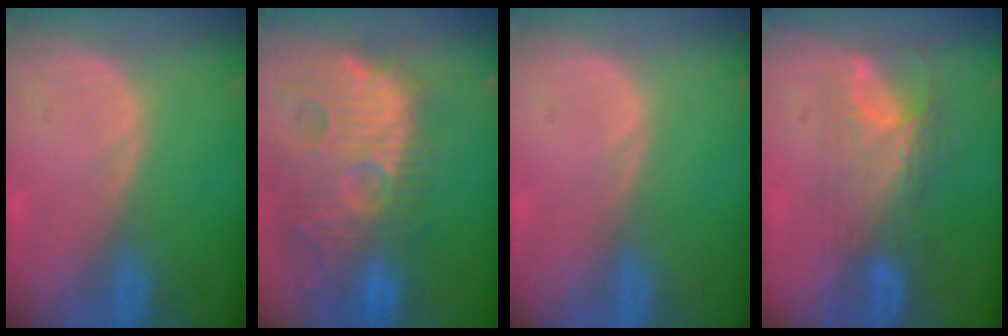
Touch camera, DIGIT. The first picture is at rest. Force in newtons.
{"total": 14.6, "press": 12.5, "slide": 7.5}
{"total": 0.5, "press": 0.1, "slide": 0.5}
{"total": 7.9, "press": 6.6, "slide": 4.3}